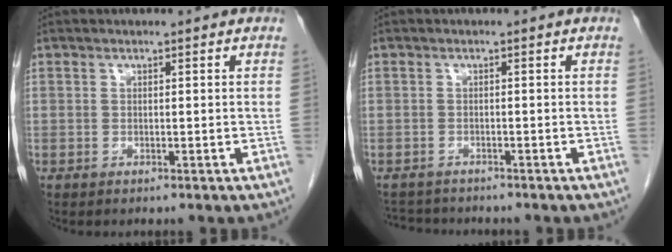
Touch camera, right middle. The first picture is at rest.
{"total": 4.2, "force": [-4.0, 0.9, 0.4], "torque": [-0.005, -0.008, -0.064]}